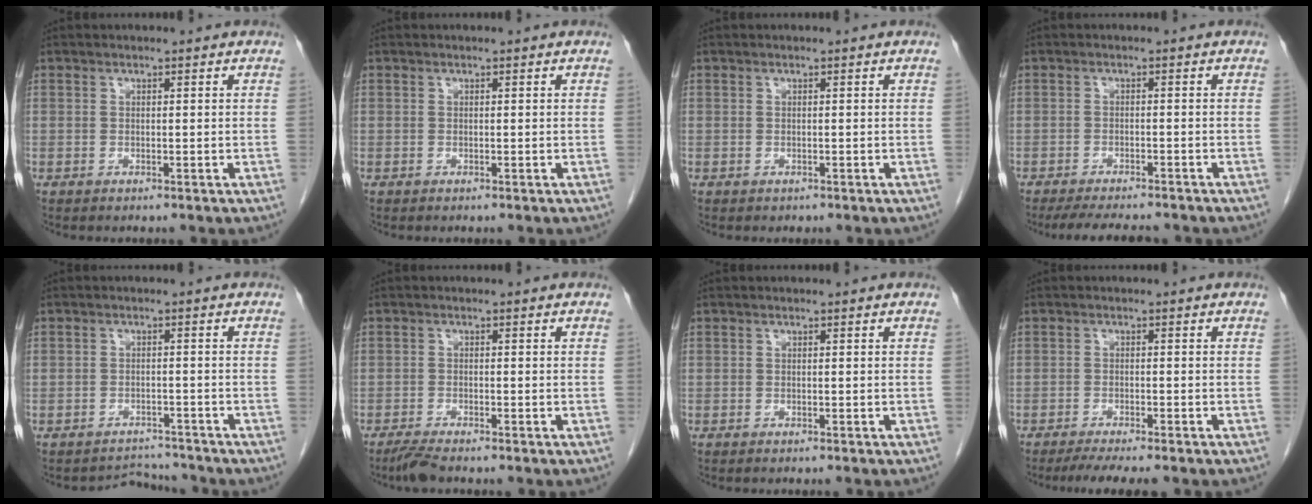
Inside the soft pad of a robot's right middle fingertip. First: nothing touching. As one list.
[{"total": 0.0}, {"total": 0.0}, {"total": 8.6, "force": [-7.6, 1.6, 3.6], "torque": [-0.051, -0.011, -0.109]}, {"total": 3.2, "force": [-2.8, 0.5, -1.4], "torque": [0.022, 0.009, -0.041]}, {"total": 2.6, "force": [-2.2, 0.1, 1.2], "torque": [-0.032, -0.009, -0.044]}, {"total": 1.1, "force": [-1.0, 0.1, 0.5], "torque": [-0.006, 0.000, -0.013]}, {"total": 5.8, "force": [-4.8, 0.3, 3.2], "torque": [-0.040, -0.011, -0.074]}]